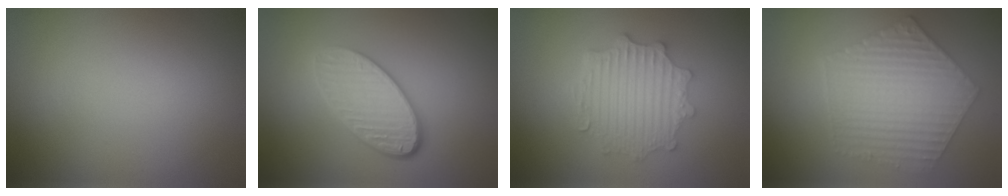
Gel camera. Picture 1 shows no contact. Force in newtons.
{"total": 4.7, "press": 3.5, "slide": 3.1}
{"total": 4.6, "press": 3.8, "slide": 2.7}
{"total": 5.8, "press": 4.7, "slide": 3.4}